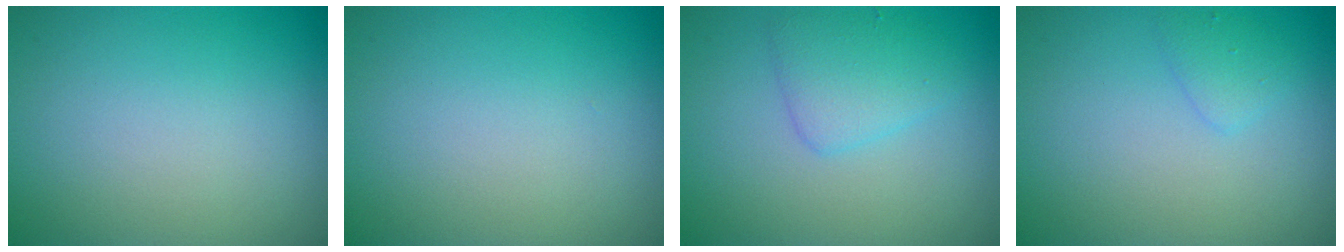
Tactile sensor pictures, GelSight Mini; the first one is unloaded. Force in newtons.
{"total": 0.0}
{"total": 2.5, "press": 2.5, "slide": 0.1}
{"total": 1.2, "press": 1.2, "slide": 0.0}